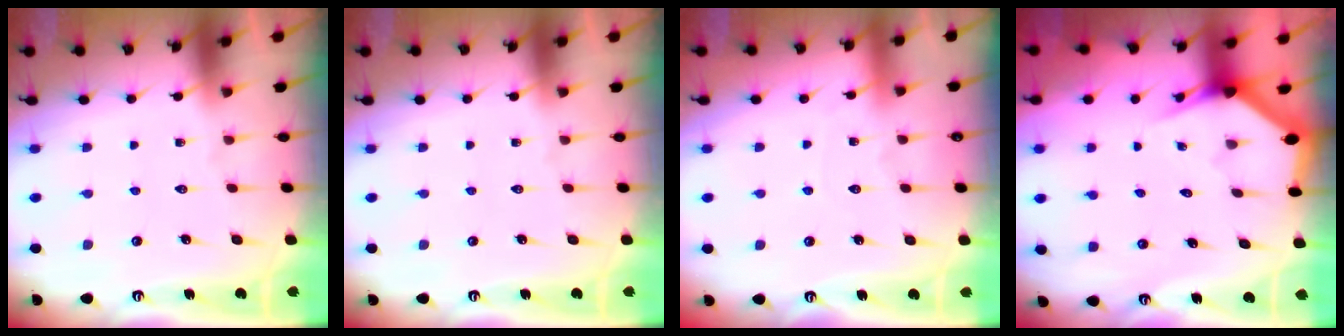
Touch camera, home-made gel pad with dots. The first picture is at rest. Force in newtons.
{"total": 0.0}
{"total": 2.7, "press": 2.7, "slide": 0.1}
{"total": 2.7, "press": 2.7, "slide": 0.1}